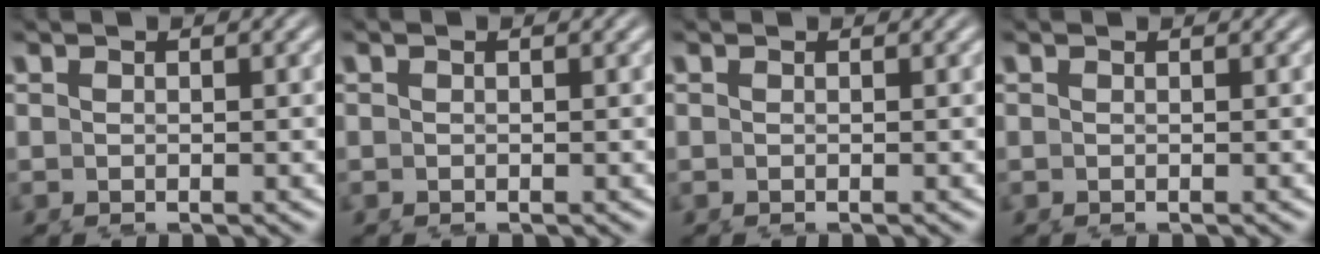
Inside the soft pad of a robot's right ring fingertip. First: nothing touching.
{"total": 0.0}
{"total": 0.0}
{"total": 0.0}